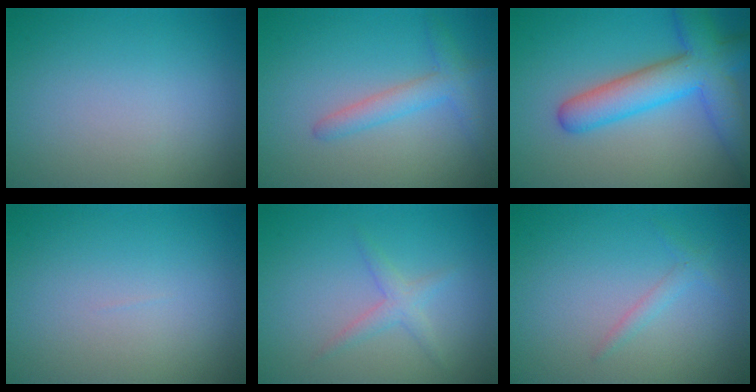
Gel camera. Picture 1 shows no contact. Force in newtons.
{"total": 2.4, "press": 2.4, "slide": 0.1}
{"total": 7.4, "press": 7.4, "slide": 0.3}
{"total": 0.0}
{"total": 1.6, "press": 1.6, "slide": 0.1}
{"total": 1.1, "press": 1.1, "slide": 0.0}